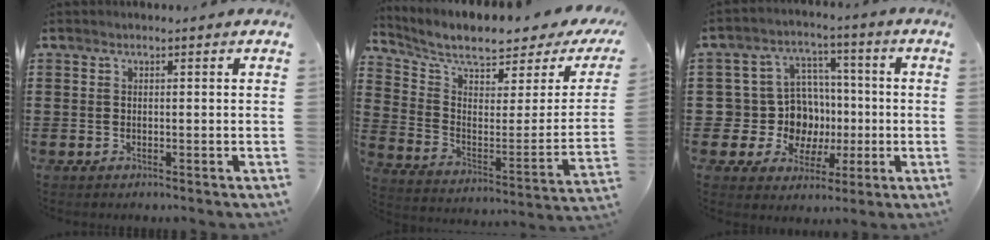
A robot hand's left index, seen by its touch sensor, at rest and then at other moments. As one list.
[{"total": 6.3, "force": [5.2, 1.2, 3.3], "torque": [-0.082, -0.047, 0.082]}, {"total": 10.1, "force": [-0.2, 9.6, 3.3], "torque": [-0.102, 0.009, 0.009]}]